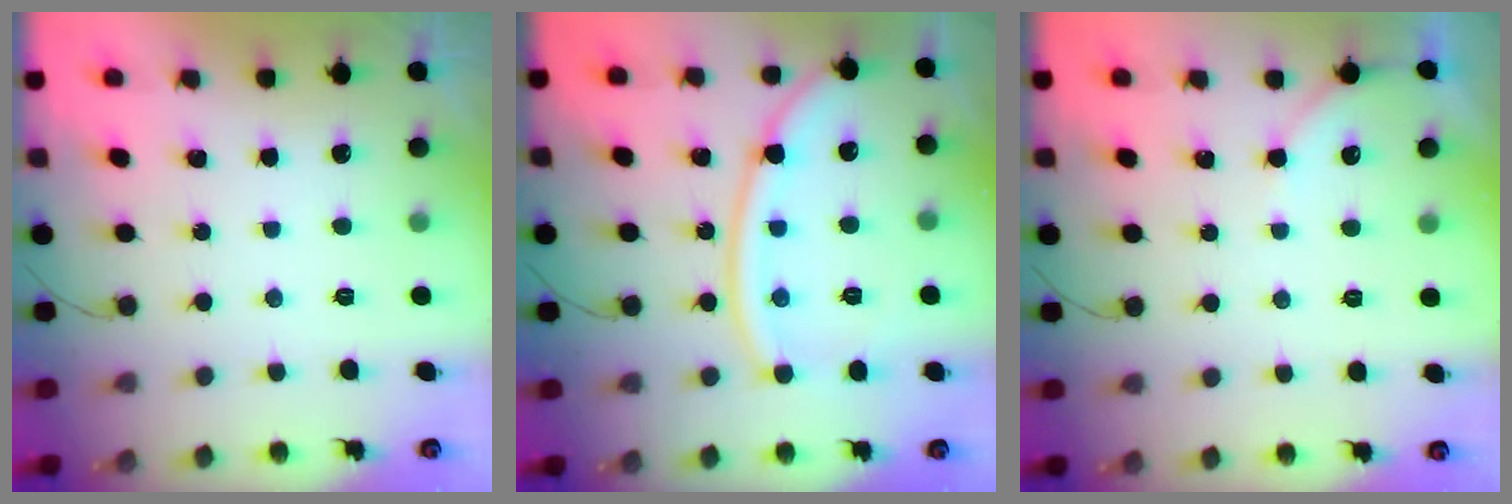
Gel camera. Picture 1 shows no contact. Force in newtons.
{"total": 13.6, "press": 13.5, "slide": 1.7}
{"total": 2.9, "press": 2.9, "slide": 0.4}